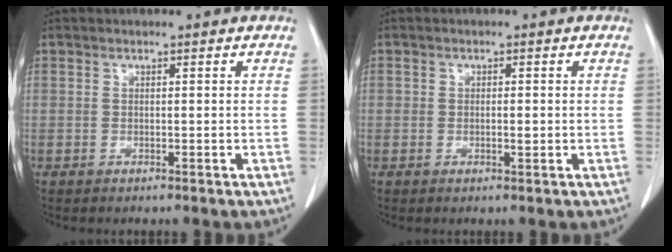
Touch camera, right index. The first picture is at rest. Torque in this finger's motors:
{"motor_torque": [0.08, -0.11, -0.03, -0.01]}